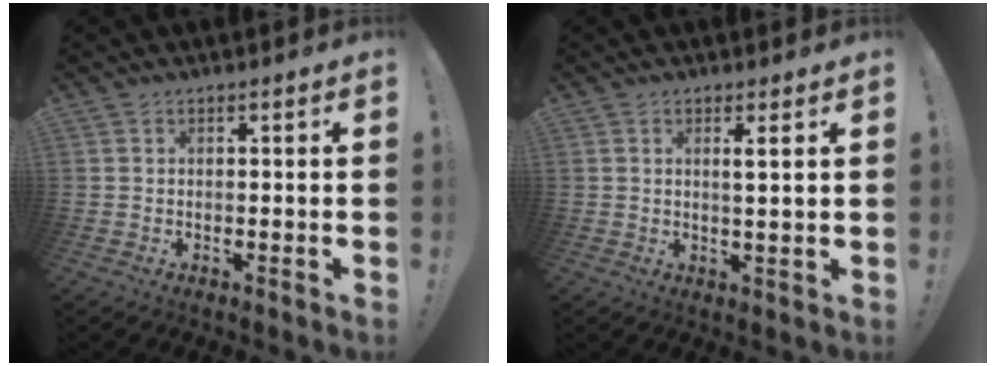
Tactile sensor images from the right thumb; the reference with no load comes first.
{"total": 3.5, "force": [1.4, -0.3, 3.2], "torque": [-0.050, -0.010, 0.018]}